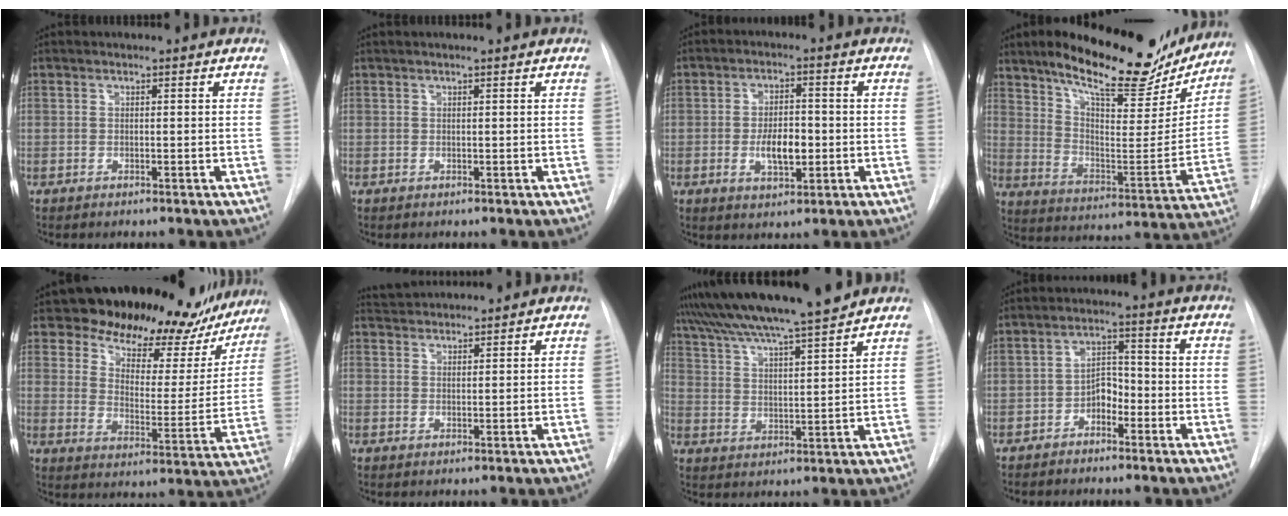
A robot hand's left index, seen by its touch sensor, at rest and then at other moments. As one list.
[{"total": 0.6, "force": [0.4, -0.1, 0.5], "torque": [-0.010, 0.006, 0.008]}, {"total": 6.2, "force": [-1.2, 2.7, 5.4], "torque": [-0.095, 0.001, -0.016]}, {"total": 22.8, "force": [18.3, 6.7, 11.8], "torque": [-0.175, -0.020, 0.262]}, {"total": 24.9, "force": [20.8, 9.9, 9.5], "torque": [-0.145, -0.020, 0.262]}, {"total": 3.2, "force": [3.2, 0.1, -0.1], "torque": [-0.005, 0.025, 0.062]}, {"total": 15.2, "force": [13.5, -1.0, 6.9], "torque": [-0.123, 0.009, 0.216]}, {"total": 4.2, "force": [-2.4, 2.4, 2.6], "torque": [-0.043, 0.015, -0.045]}]